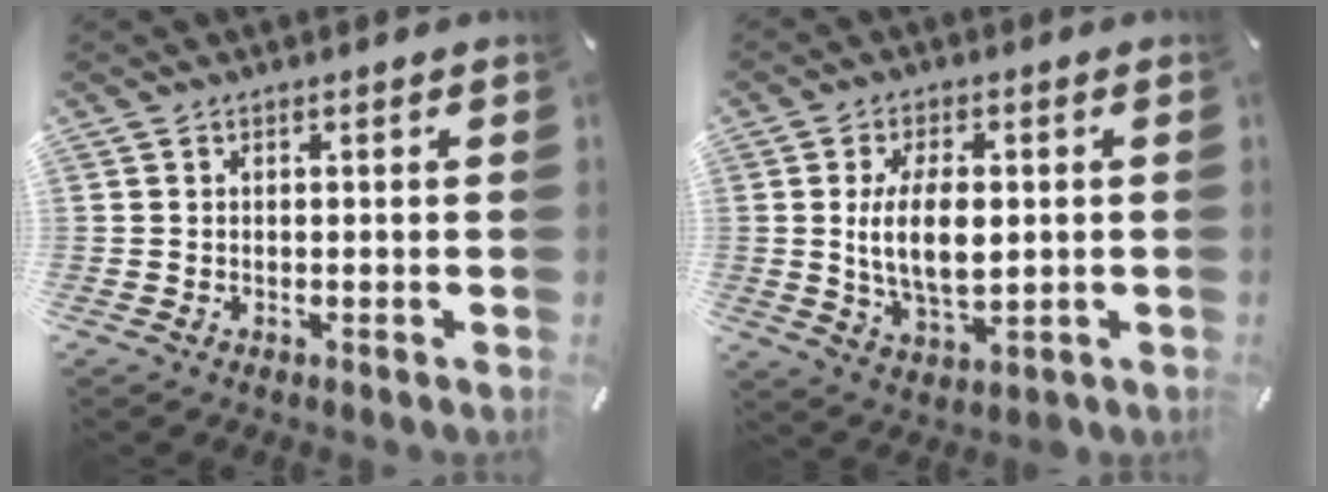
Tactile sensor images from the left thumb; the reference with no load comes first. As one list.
[{"total": 11.2, "force": [0.5, 6.1, 9.4], "torque": [-0.188, -0.001, 0.005]}]